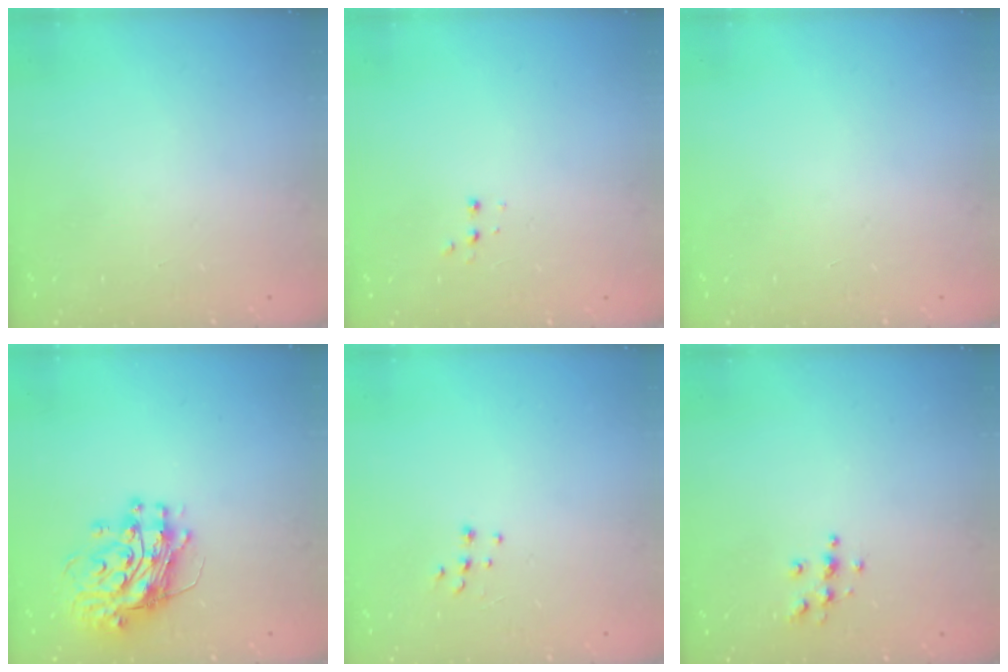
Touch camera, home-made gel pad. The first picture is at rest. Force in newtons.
{"total": 3.3, "press": 3.2, "slide": 0.7}
{"total": 0.0}
{"total": 13.1, "press": 13.1, "slide": 1.3}
{"total": 6.7, "press": 6.7, "slide": 0.6}
{"total": 4.4, "press": 4.4, "slide": 0.3}